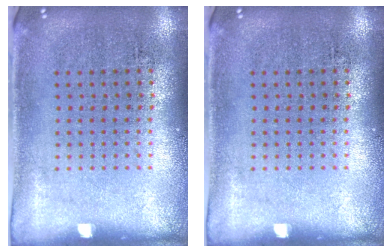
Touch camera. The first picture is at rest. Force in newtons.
{"total": 0.0}